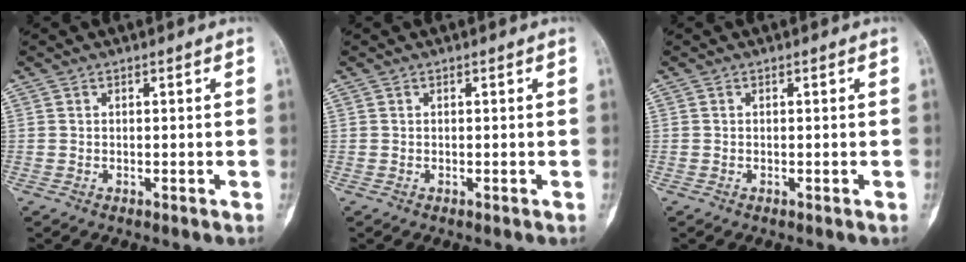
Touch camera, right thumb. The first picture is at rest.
{"total": 0.0}
{"total": 0.0}